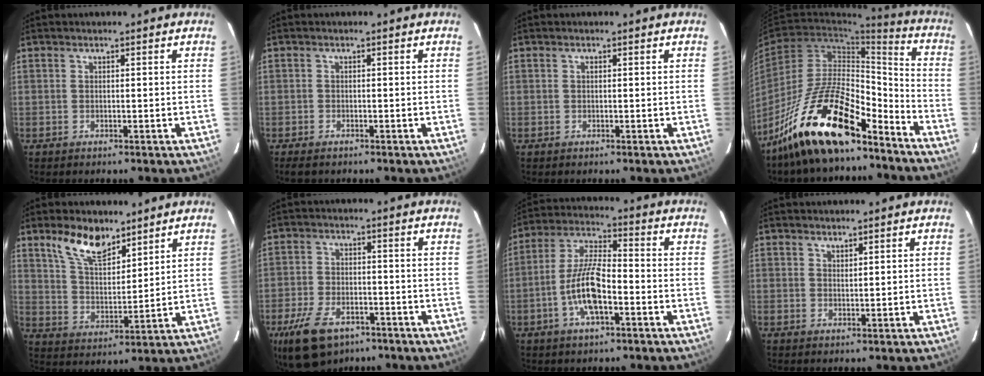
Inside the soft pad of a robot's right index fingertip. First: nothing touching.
{"total": 2.2, "force": [-1.8, 0.9, 0.9], "torque": [-0.023, -0.007, -0.033]}
{"total": 0.0}
{"total": 20.4, "force": [-15.1, 6.4, 12.3], "torque": [-0.223, 0.005, -0.260]}
{"total": 10.2, "force": [7.4, 4.3, 5.6], "torque": [-0.099, 0.006, 0.143]}
{"total": 12.5, "force": [-7.8, 6.7, 7.1], "torque": [-0.167, -0.015, -0.136]}
{"total": 10.6, "force": [-3.9, 3.4, 9.3], "torque": [-0.194, 0.003, -0.073]}
{"total": 0.9, "force": [0.9, 0.3, 0.1], "torque": [-0.003, 0.001, 0.017]}